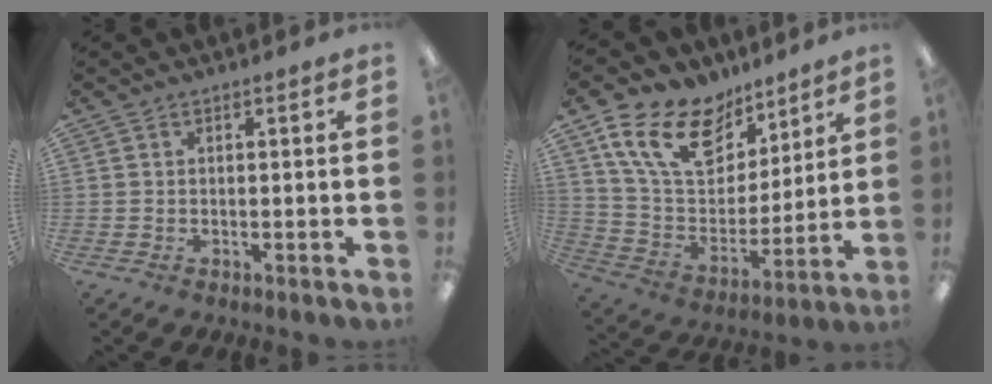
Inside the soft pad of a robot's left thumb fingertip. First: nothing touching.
{"total": 18.9, "force": [11.7, 11.2, 9.7], "torque": [-0.182, -0.048, 0.216]}